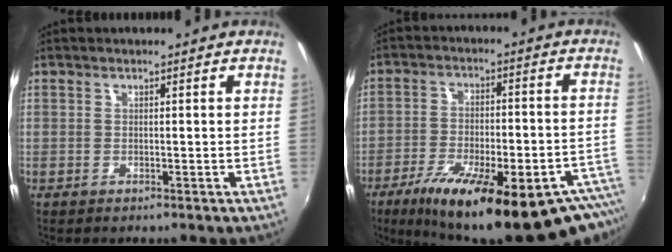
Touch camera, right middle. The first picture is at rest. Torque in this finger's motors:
{"motor_torque": [1.28, -0.85, 0.91, 0.21]}